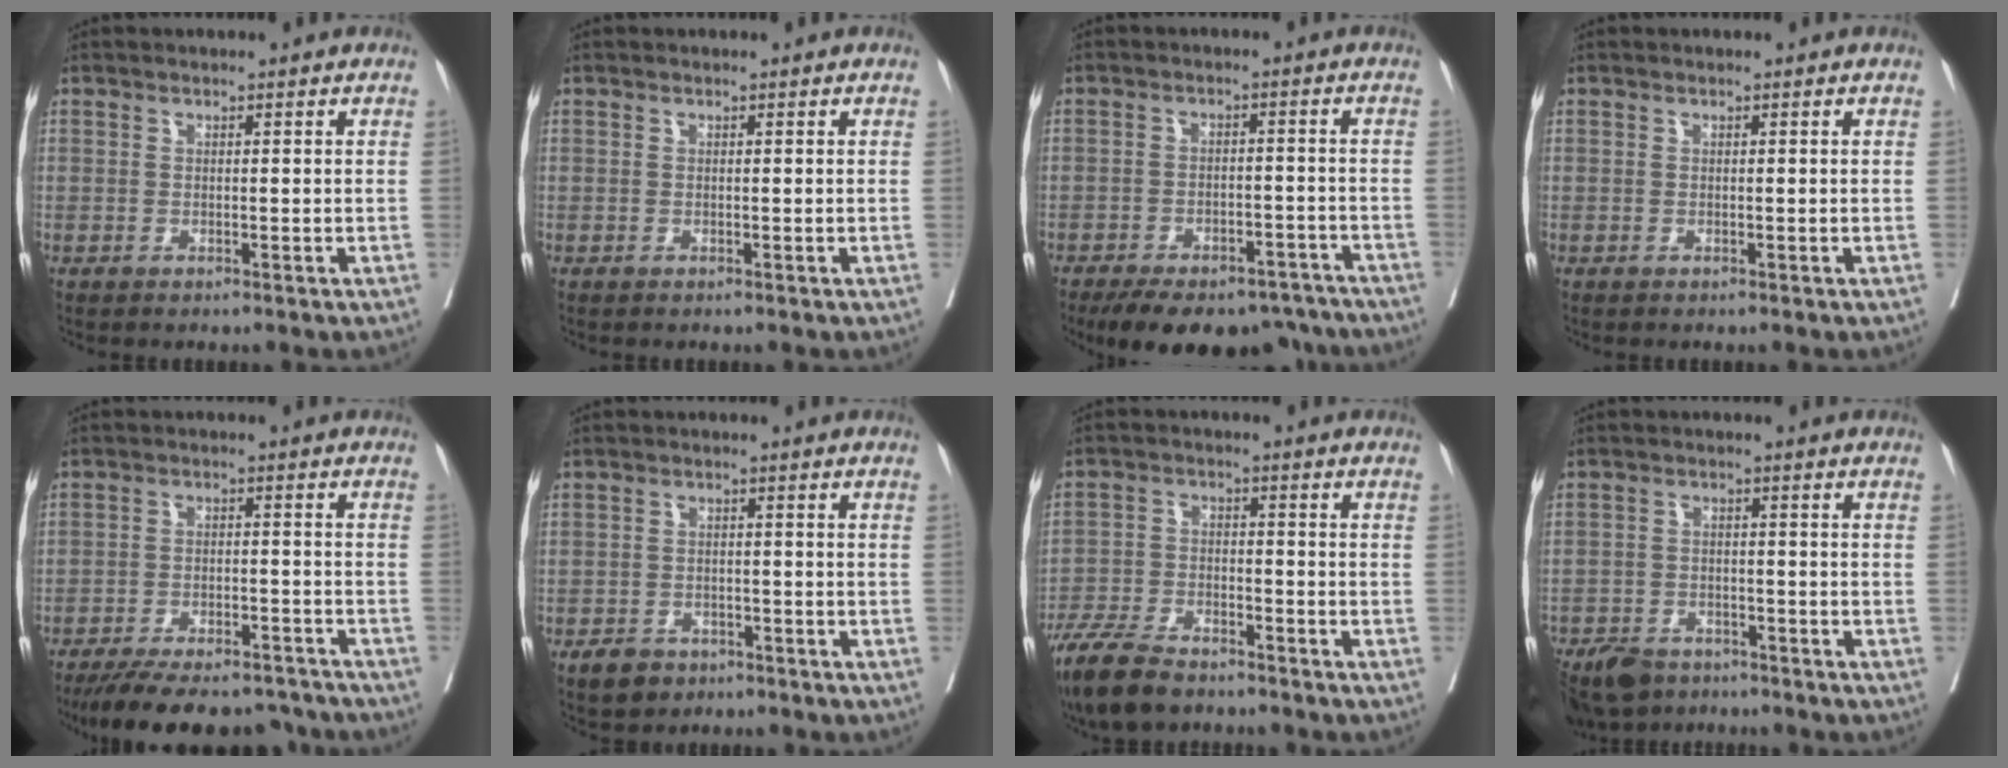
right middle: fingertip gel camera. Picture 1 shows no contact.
{"total": 0.0}
{"total": 17.2, "force": [-14.0, 7.4, 6.7], "torque": [-0.123, 0.003, -0.181]}
{"total": 0.0}
{"total": 15.7, "force": [-14.0, 4.2, 5.7], "torque": [-0.116, -0.006, -0.199]}
{"total": 3.9, "force": [-2.6, 2.6, 1.2], "torque": [-0.028, 0.002, -0.038]}
{"total": 9.8, "force": [-8.1, 3.0, 4.7], "torque": [-0.095, -0.023, -0.148]}
{"total": 9.2, "force": [-7.5, 4.3, 3.3], "torque": [-0.059, -0.011, -0.120]}